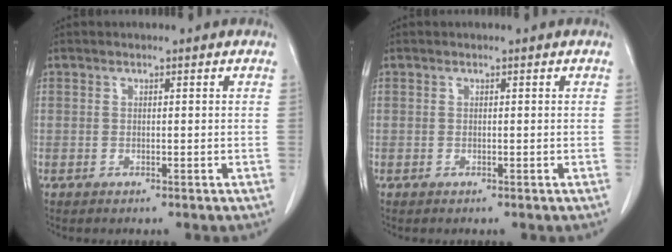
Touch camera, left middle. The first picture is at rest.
{"total": 0.0}